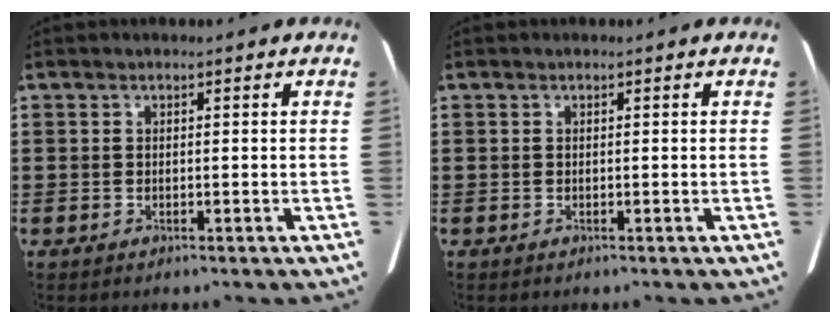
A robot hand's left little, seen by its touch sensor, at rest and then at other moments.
{"total": 0.0}